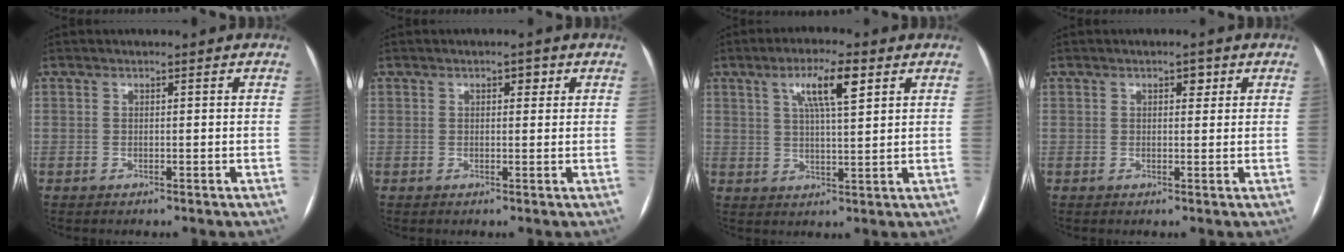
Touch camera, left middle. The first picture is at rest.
{"total": 1.5, "force": [0.7, 0.8, 1.0], "torque": [-0.012, 0.008, 0.009]}
{"total": 7.4, "force": [3.4, 1.1, 6.4], "torque": [-0.117, 0.009, 0.058]}
{"total": 1.6, "force": [0.8, 0.9, 1.0], "torque": [-0.013, 0.005, 0.011]}